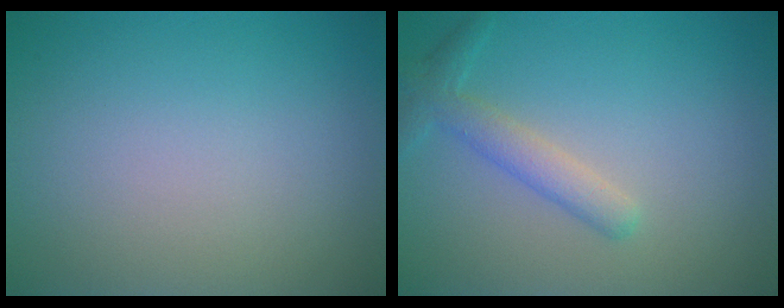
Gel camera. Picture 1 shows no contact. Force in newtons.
{"total": 2.6, "press": 2.5, "slide": 0.1}